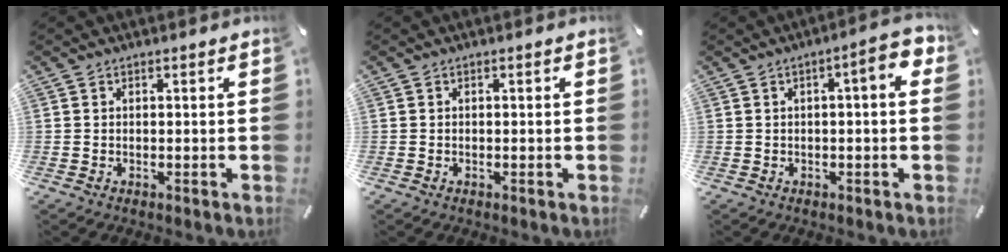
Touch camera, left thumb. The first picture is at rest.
{"total": 0.5, "force": [-0.2, 0.2, 0.4], "torque": [-0.008, -0.001, -0.004]}
{"total": 6.3, "force": [1.2, 1.3, 6.0], "torque": [-0.085, -0.010, 0.015]}